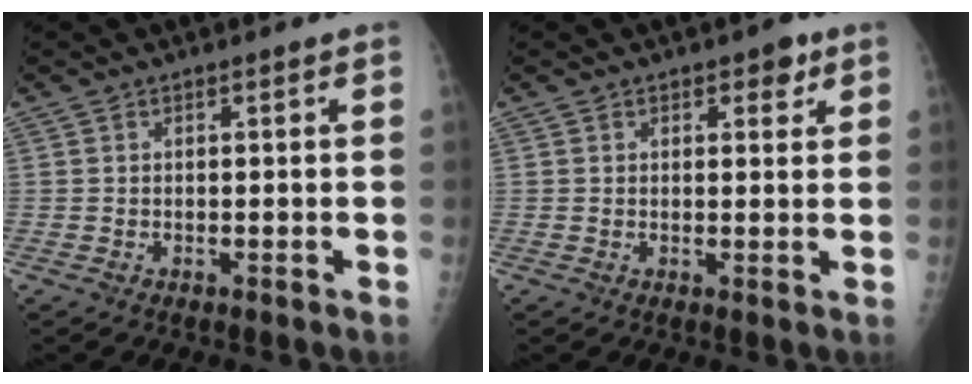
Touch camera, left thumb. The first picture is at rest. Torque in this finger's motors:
{"motor_torque": [-0.01, 0.17, -0.13, -0.06, 0.04]}